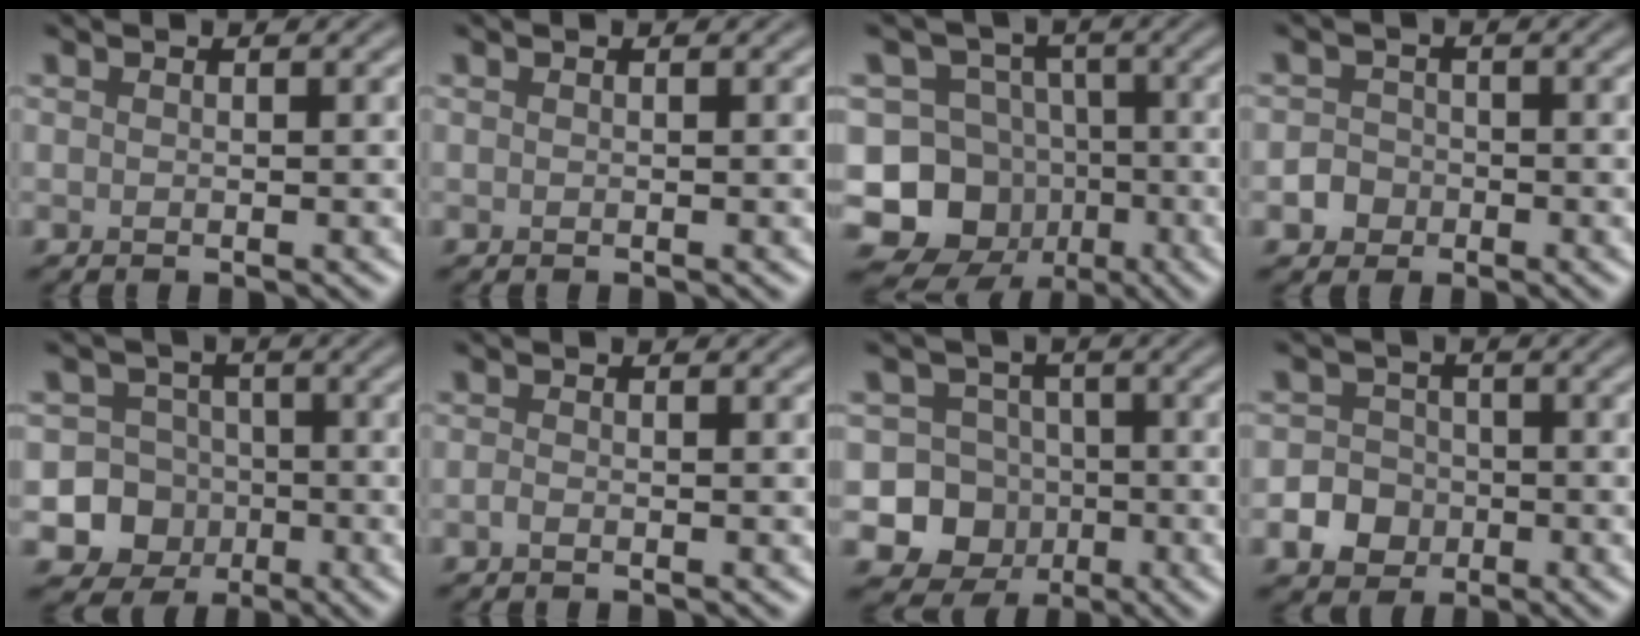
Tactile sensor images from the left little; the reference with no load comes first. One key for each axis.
{"total": 0.0}
{"total": 9.7, "fx": -3.6, "fy": 8.6, "fz": 2.8, "tx": -0.052, "ty": 0.004, "tz": -0.084}
{"total": 2.0, "fx": -0.8, "fy": 1.8, "fz": 0.4, "tx": 0.006, "ty": 0.002, "tz": -0.021}
{"total": 10.1, "fx": -3.6, "fy": 9.3, "fz": 1.6, "tx": -0.015, "ty": -0.014, "tz": -0.081}
{"total": 0.6, "fx": -0.4, "fy": 0.2, "fz": 0.4, "tx": -0.009, "ty": -0.002, "tz": -0.009}
{"total": 10.5, "fx": -2.9, "fy": 9.9, "fz": 2.3, "tx": -0.024, "ty": 0.001, "tz": -0.073}
{"total": 3.8, "fx": -1.5, "fy": 3.3, "fz": 1.0, "tx": 0.002, "ty": -0.001, "tz": -0.039}